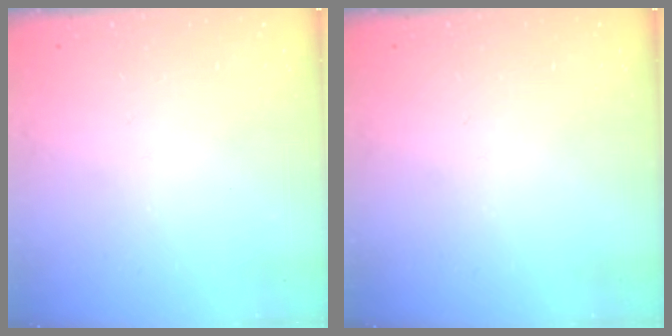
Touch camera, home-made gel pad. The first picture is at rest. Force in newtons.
{"total": 0.0}